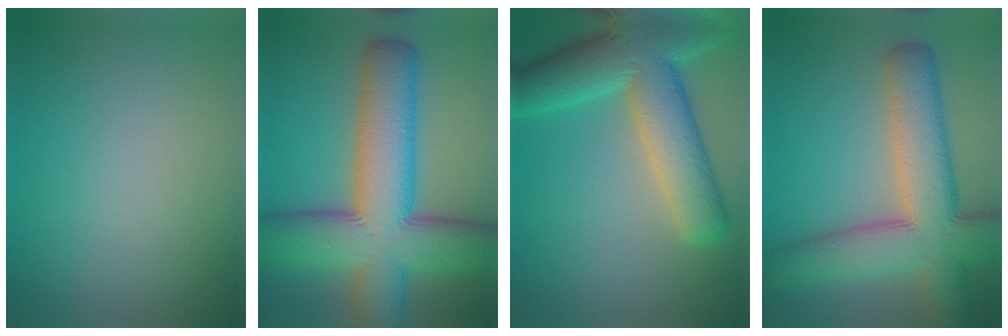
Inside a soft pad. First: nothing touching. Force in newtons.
{"total": 14.2, "press": 14.1, "slide": 0.7}
{"total": 10.7, "press": 10.7, "slide": 0.8}
{"total": 10.9, "press": 10.9, "slide": 0.6}